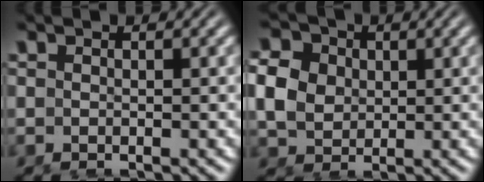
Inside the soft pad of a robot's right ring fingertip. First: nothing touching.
{"total": 6.5, "force": [1.4, 5.6, 3.0], "torque": [-0.072, -0.009, 0.028]}